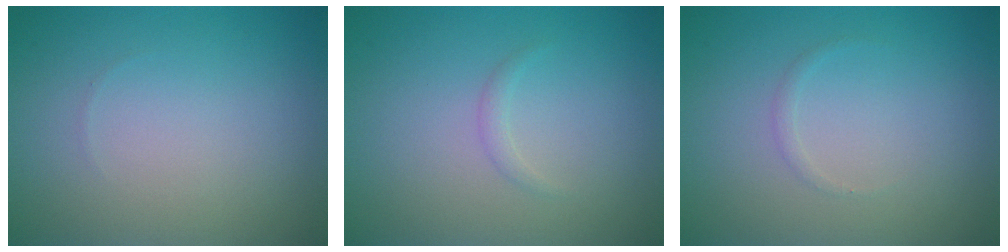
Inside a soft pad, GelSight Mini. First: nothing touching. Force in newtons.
{"total": 0.8, "press": 0.8, "slide": 0.0}
{"total": 0.5, "press": 0.5, "slide": 0.0}